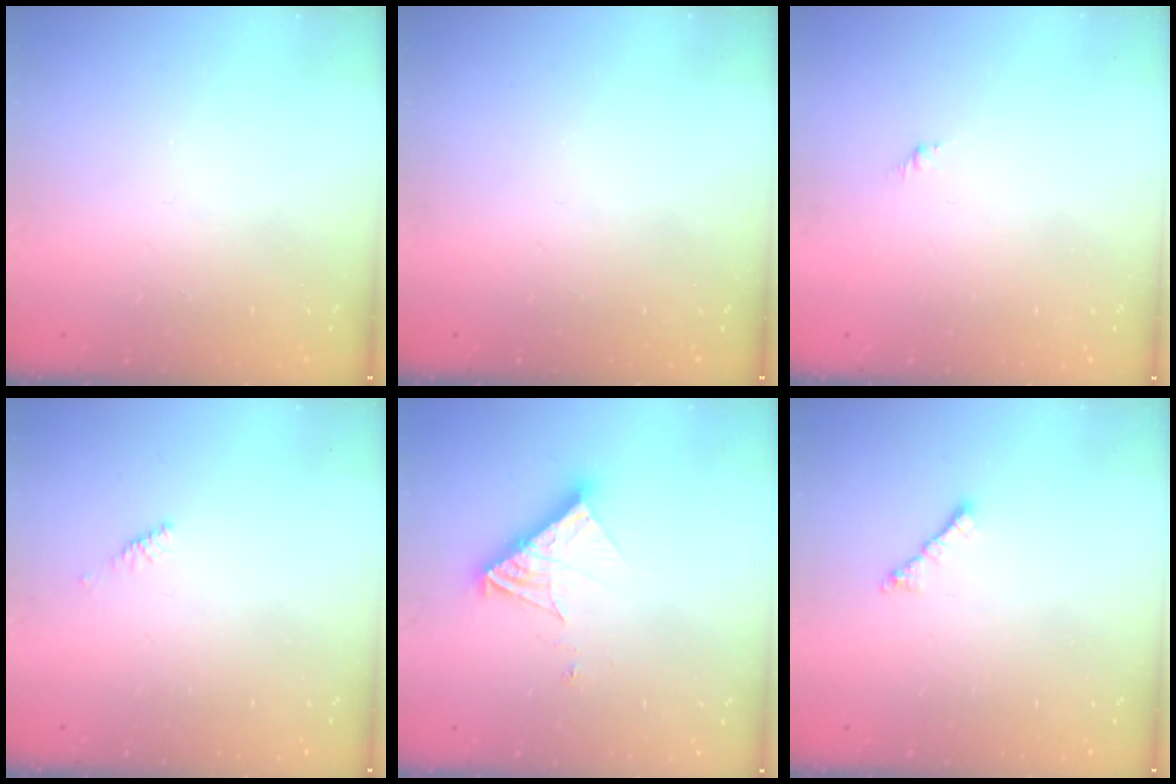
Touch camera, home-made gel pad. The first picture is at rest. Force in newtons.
{"total": 0.0}
{"total": 1.3, "press": 1.2, "slide": 0.5}
{"total": 2.4, "press": 2.3, "slide": 0.7}
{"total": 11.7, "press": 11.6, "slide": 1.5}
{"total": 1.8, "press": 1.8, "slide": 0.5}